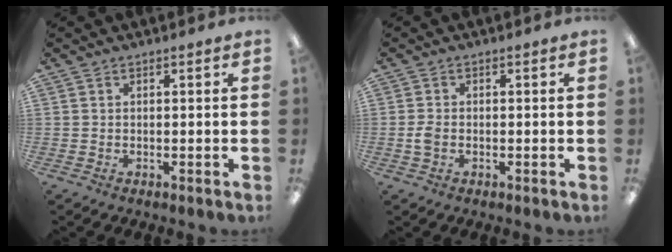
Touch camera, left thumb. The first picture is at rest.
{"total": 2.3, "force": [-0.3, 1.5, 1.8], "torque": [-0.039, 0.002, -0.008]}